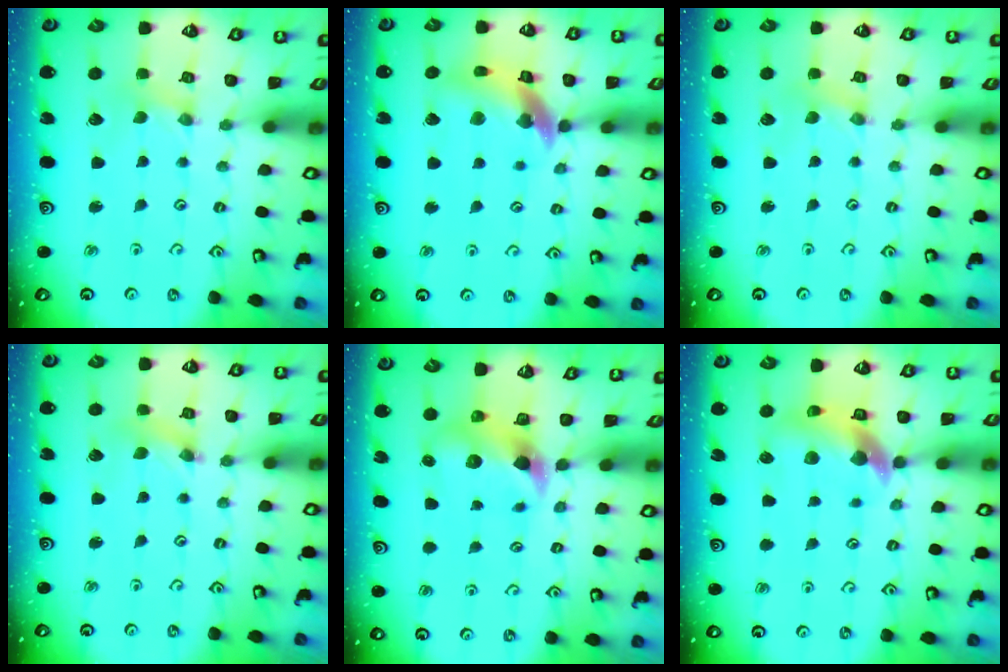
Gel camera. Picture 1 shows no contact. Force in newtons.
{"total": 11.7, "press": 11.6, "slide": 1.7}
{"total": 1.0, "press": 0.9, "slide": 0.3}
{"total": 2.3, "press": 2.3, "slide": 0.3}
{"total": 6.9, "press": 6.9, "slide": 0.9}
{"total": 10.8, "press": 10.7, "slide": 1.6}